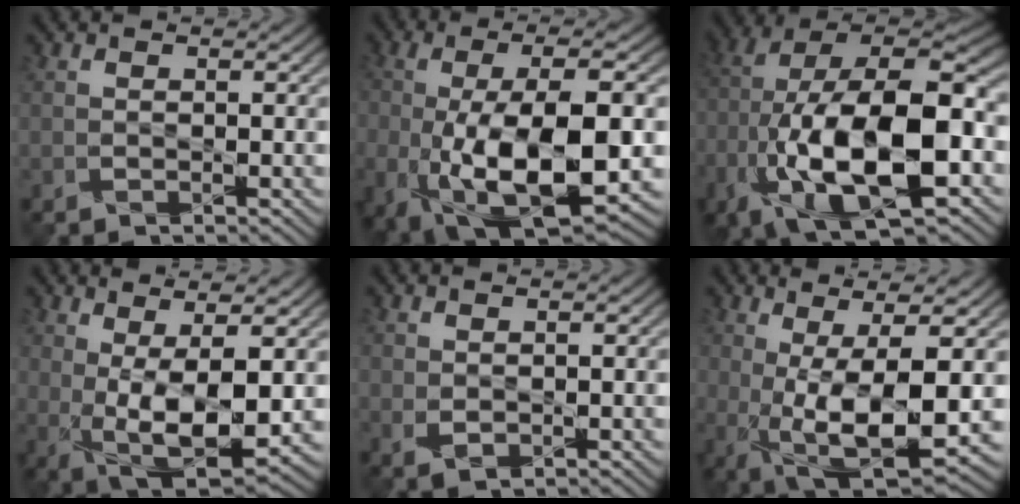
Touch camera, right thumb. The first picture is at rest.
{"total": 14.9, "force": [-3.1, 5.8, 13.4], "torque": [-0.255, -0.024, -0.041]}
{"total": 19.4, "force": [-5.8, 8.7, 16.4], "torque": [-0.310, -0.008, -0.102]}
{"total": 10.0, "force": [0.4, 3.7, 9.3], "torque": [-0.182, -0.011, 0.012]}
{"total": 1.3, "force": [0.3, 0.9, 1.0], "torque": [-0.026, -0.005, 0.011]}
{"total": 11.6, "force": [-0.9, 3.3, 11.1], "torque": [-0.206, -0.002, -0.001]}